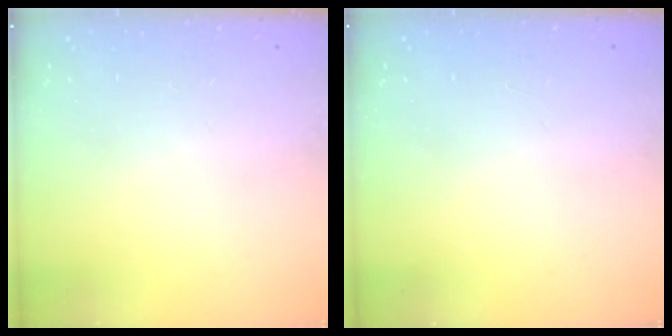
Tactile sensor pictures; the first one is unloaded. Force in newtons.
{"total": 1.0, "press": 0.0, "slide": 1.0}